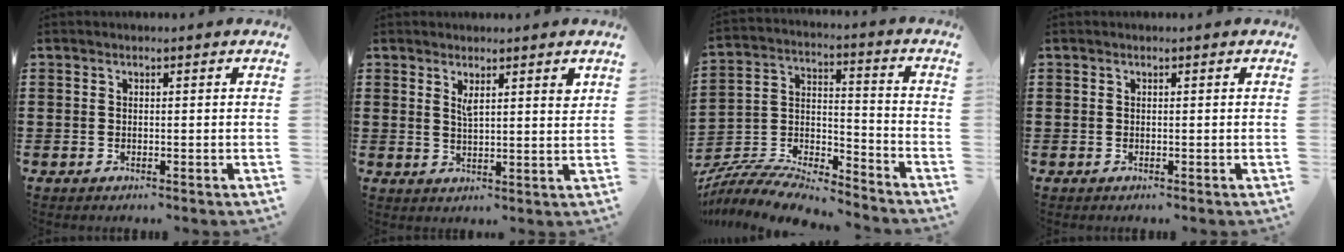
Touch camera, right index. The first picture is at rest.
{"total": 3.0, "force": [2.0, 0.6, 2.2], "torque": [-0.029, -0.004, 0.030]}
{"total": 7.8, "force": [-7.5, 1.0, 2.1], "torque": [-0.044, 0.001, -0.150]}
{"total": 0.0}